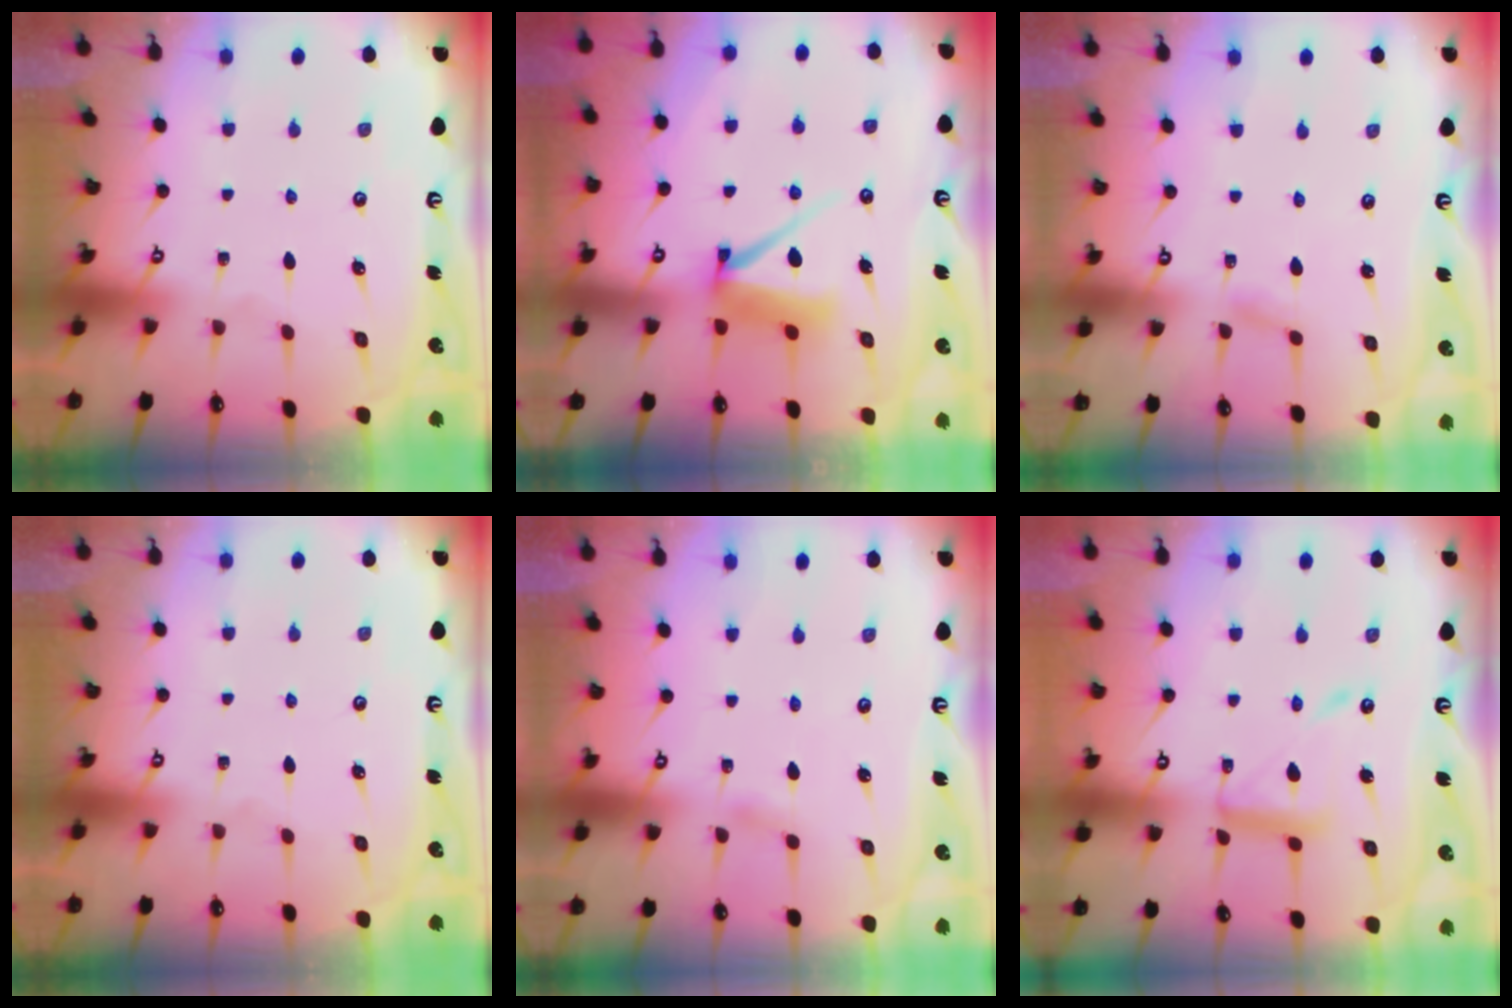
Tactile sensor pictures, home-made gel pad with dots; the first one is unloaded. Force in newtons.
{"total": 8.0, "press": 7.9, "slide": 0.7}
{"total": 2.8, "press": 2.8, "slide": 0.4}
{"total": 0.0}
{"total": 2.6, "press": 2.6, "slide": 0.3}
{"total": 12.6, "press": 12.6, "slide": 1.0}